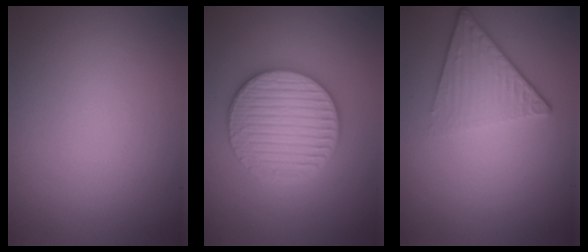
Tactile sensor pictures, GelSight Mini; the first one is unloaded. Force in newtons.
{"total": 5.8, "press": 5.7, "slide": 1.2}
{"total": 4.5, "press": 3.1, "slide": 3.3}